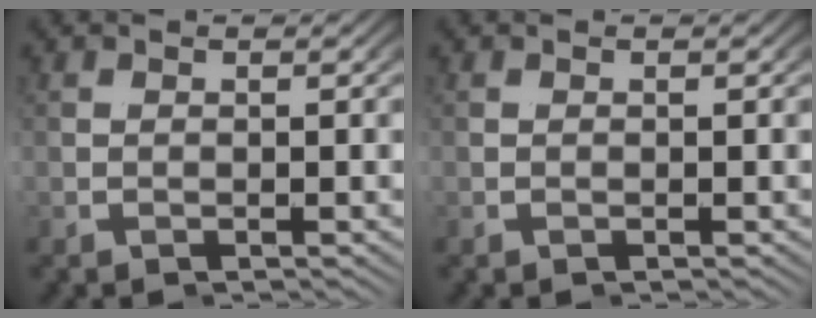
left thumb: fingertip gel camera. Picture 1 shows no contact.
{"total": 0.0}